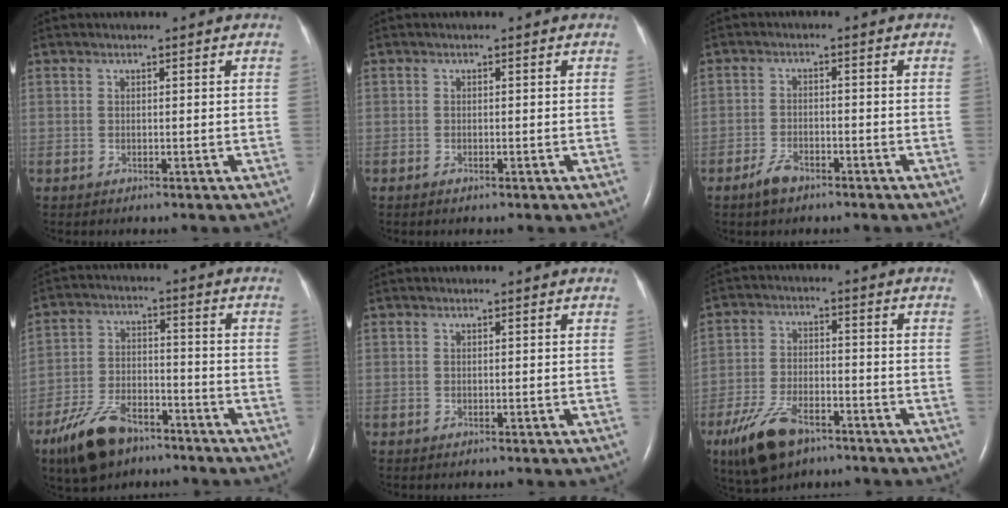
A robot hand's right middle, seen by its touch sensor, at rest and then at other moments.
{"total": 0.6, "force": [-0.4, 0.1, 0.4], "torque": [-0.011, -0.002, -0.004]}
{"total": 3.3, "force": [-2.4, 1.4, 1.7], "torque": [-0.042, -0.001, -0.041]}
{"total": 10.6, "force": [-7.5, 4.7, 5.8], "torque": [-0.123, -0.008, -0.133]}
{"total": 0.0}
{"total": 9.9, "force": [-6.3, 4.2, 6.3], "torque": [-0.137, -0.009, -0.111]}